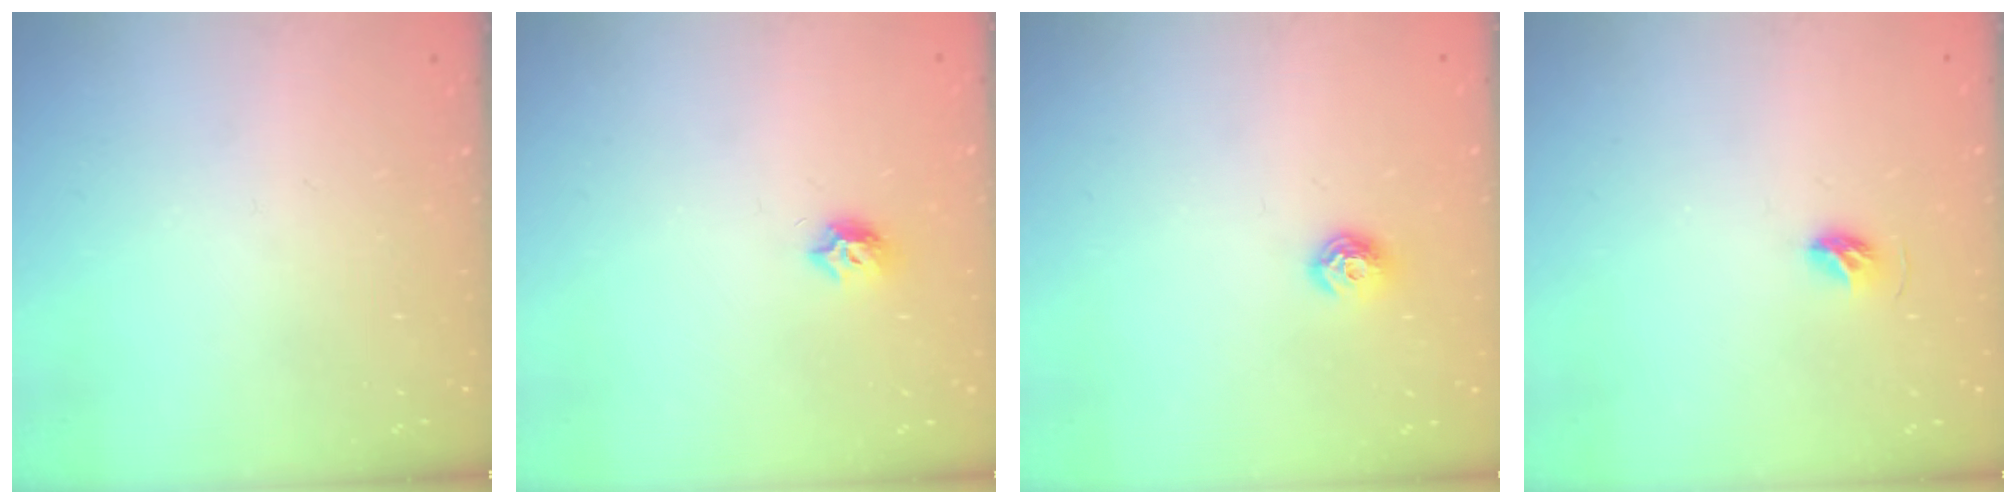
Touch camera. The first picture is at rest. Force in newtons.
{"total": 6.4, "press": 6.4, "slide": 0.3}
{"total": 8.0, "press": 8.0, "slide": 1.0}
{"total": 4.9, "press": 4.8, "slide": 1.1}